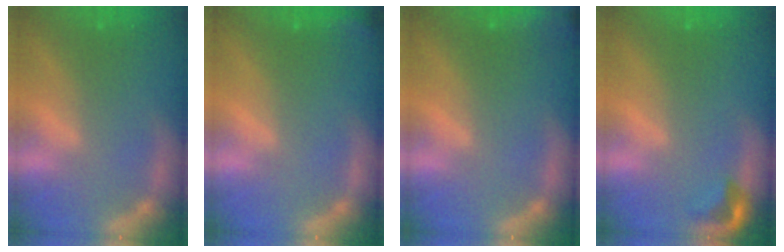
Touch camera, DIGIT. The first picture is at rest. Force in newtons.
{"total": 1.9}
{"total": 8.5}
{"total": 2.4}